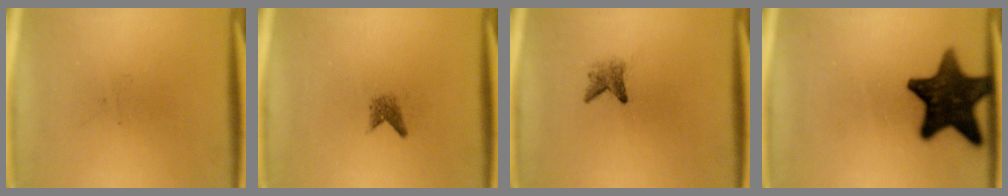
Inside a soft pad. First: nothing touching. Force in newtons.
{"total": 1.5}
{"total": 2.0}
{"total": 15.1}